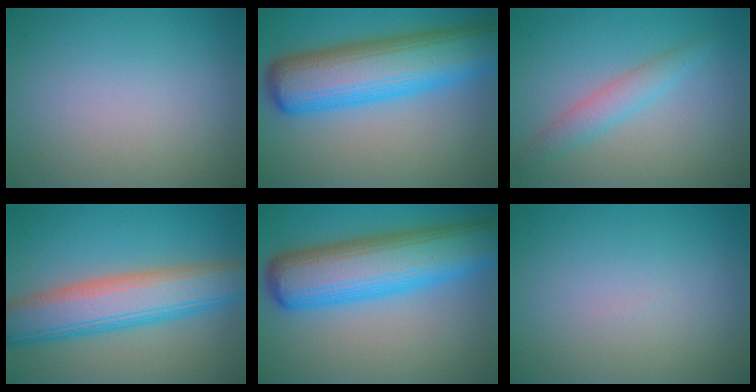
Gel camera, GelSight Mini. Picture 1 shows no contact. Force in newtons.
{"total": 10.9, "press": 10.8, "slide": 0.3}
{"total": 2.5, "press": 2.5, "slide": 0.2}
{"total": 8.0, "press": 8.0, "slide": 0.2}
{"total": 10.9, "press": 10.8, "slide": 0.3}
{"total": 0.0}